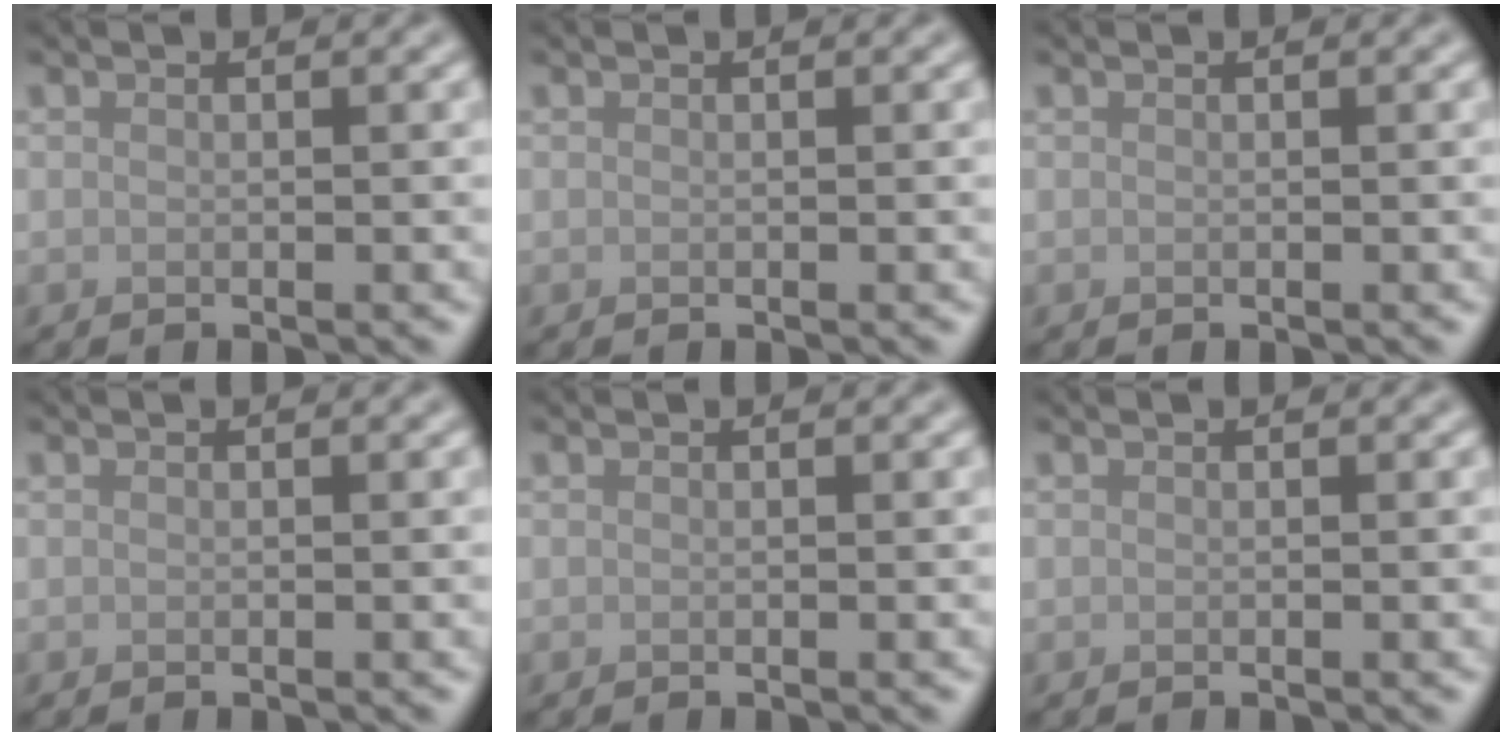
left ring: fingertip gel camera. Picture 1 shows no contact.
{"total": 0.0}
{"total": 0.0}
{"total": 0.0}
{"total": 0.0}
{"total": 0.0}